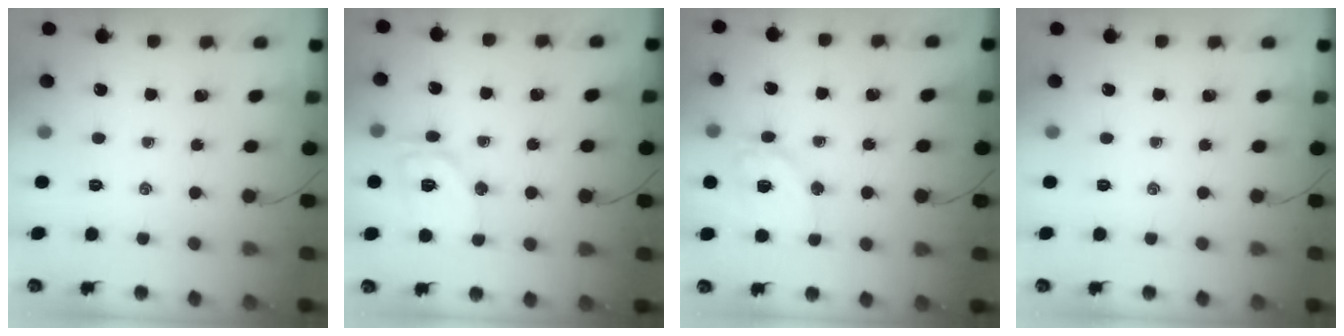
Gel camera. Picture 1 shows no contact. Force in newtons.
{"total": 12.2, "press": 12.1, "slide": 1.5}
{"total": 10.7, "press": 10.6, "slide": 1.5}
{"total": 0.0}